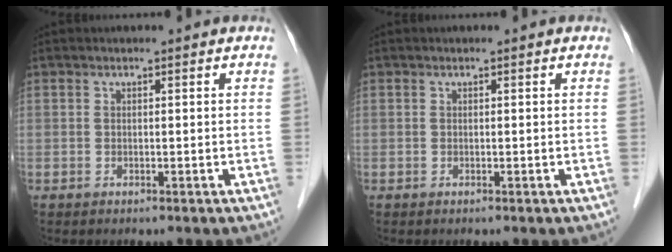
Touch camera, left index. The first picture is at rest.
{"total": 0.0}